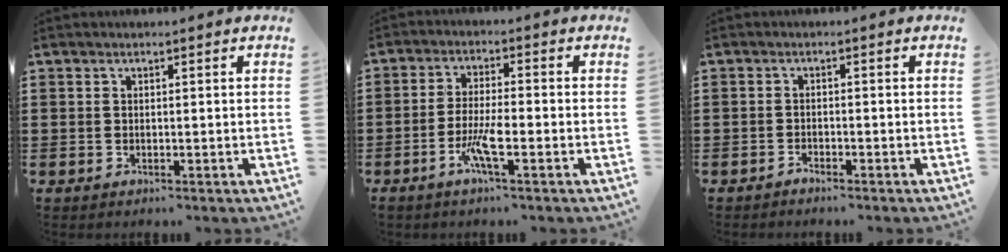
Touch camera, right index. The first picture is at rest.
{"total": 5.3, "force": [-2.4, 0.7, 4.6], "torque": [-0.103, -0.011, -0.049]}
{"total": 1.2, "force": [-1.1, 0.1, 0.0], "torque": [-0.004, 0.003, -0.024]}